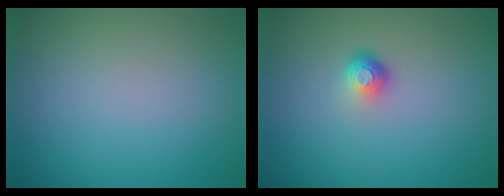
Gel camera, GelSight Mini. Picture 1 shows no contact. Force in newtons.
{"total": 1.8, "press": 1.2, "slide": 1.3}